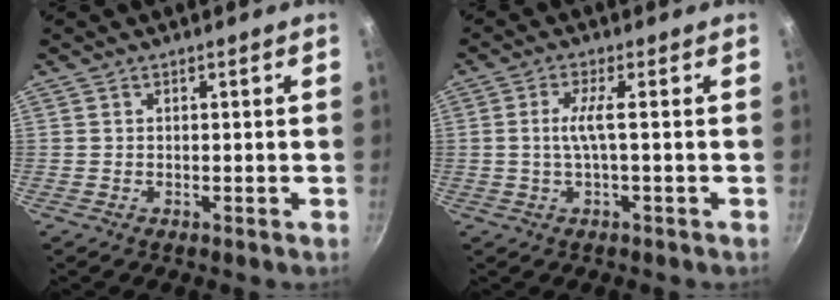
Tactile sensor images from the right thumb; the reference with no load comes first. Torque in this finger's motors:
{"motor_torque": [0.01, 0.17, -0.08, -0.04, 0.16]}